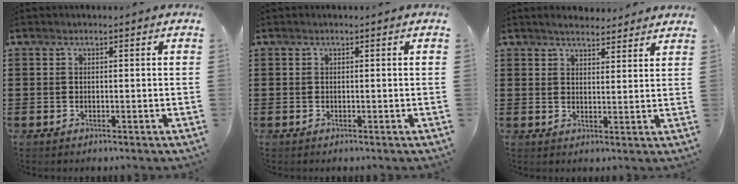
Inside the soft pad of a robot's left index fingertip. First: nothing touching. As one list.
[{"total": 0.0}, {"total": 3.1, "force": [3.0, 0.3, 0.7], "torque": [-0.019, -0.004, 0.056]}]